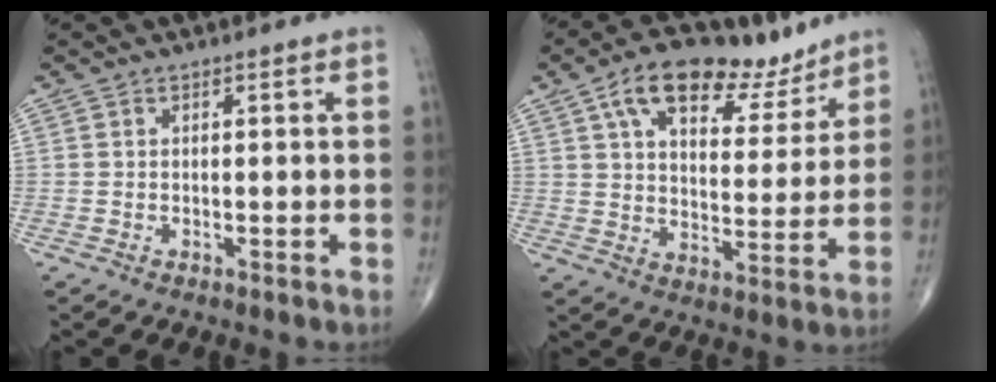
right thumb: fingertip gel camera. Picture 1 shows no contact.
{"total": 16.2, "force": [10.2, 8.0, 9.7], "torque": [-0.117, -0.029, 0.168]}